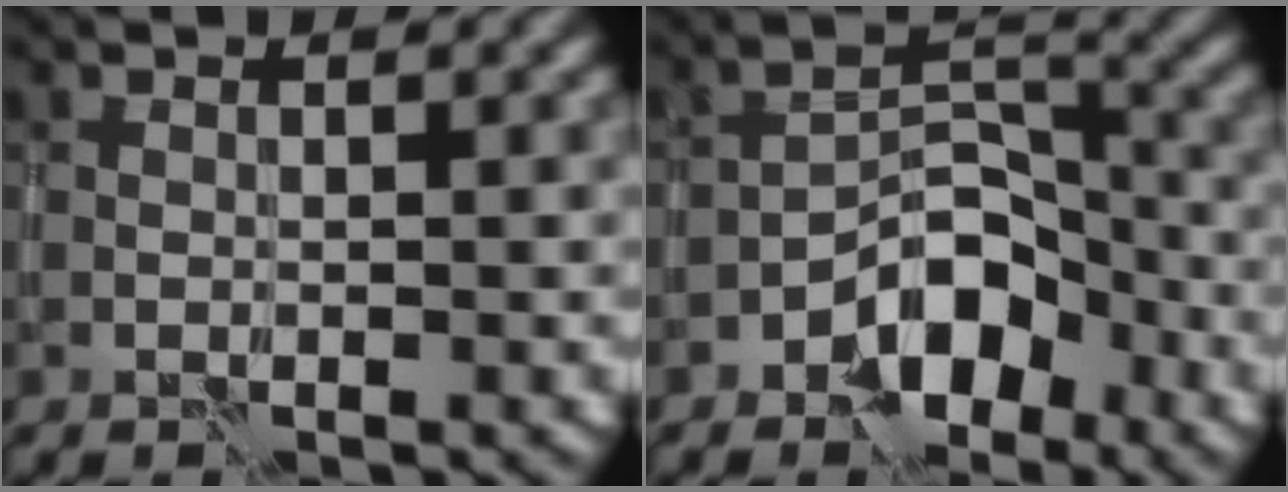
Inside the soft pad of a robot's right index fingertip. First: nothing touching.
{"total": 5.4, "force": [-3.3, 2.9, 3.2], "torque": [-0.033, 0.012, -0.061]}